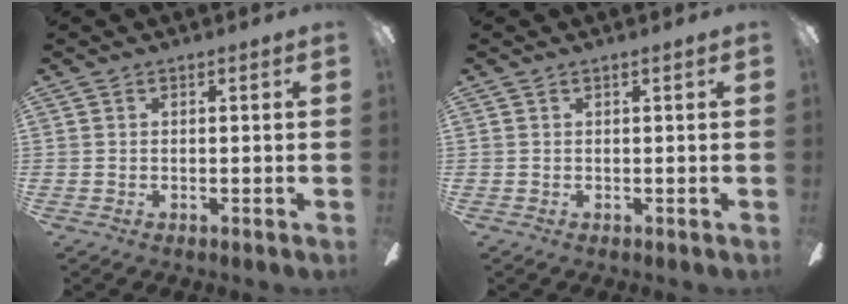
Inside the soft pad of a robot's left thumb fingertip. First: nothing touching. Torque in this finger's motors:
{"motor_torque": [0.01, 0.04, -0.09, 0.04, 0.00]}